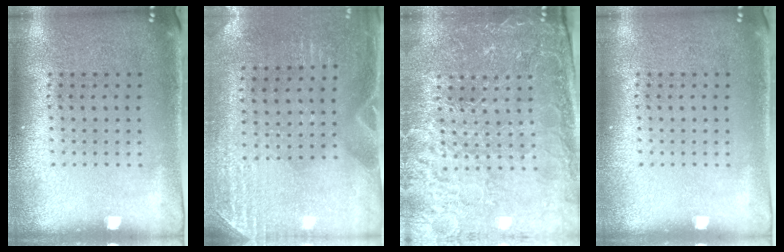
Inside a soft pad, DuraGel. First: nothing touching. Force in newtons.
{"total": 2.9, "press": 2.6, "slide": 1.1}
{"total": 4.0, "press": 3.9, "slide": 1.1}
{"total": 0.0}